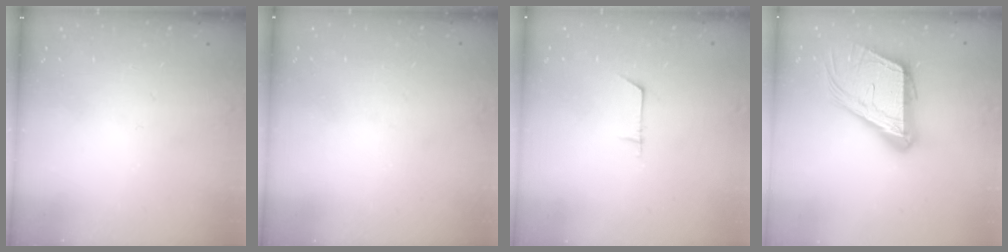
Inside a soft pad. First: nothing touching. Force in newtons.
{"total": 1.6, "press": 1.6, "slide": 0.0}
{"total": 5.7, "press": 5.7, "slide": 0.5}
{"total": 20.0, "press": 19.6, "slide": 3.9}